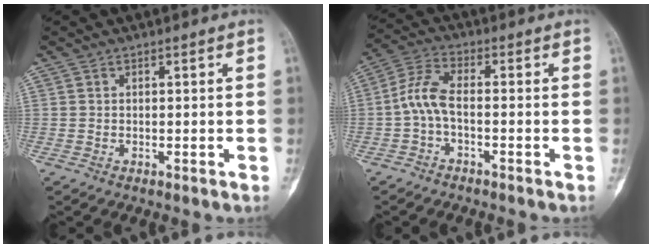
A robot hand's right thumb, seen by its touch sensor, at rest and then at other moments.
{"total": 6.1, "force": [-1.4, 2.5, 5.3], "torque": [-0.117, 0.026, -0.037]}